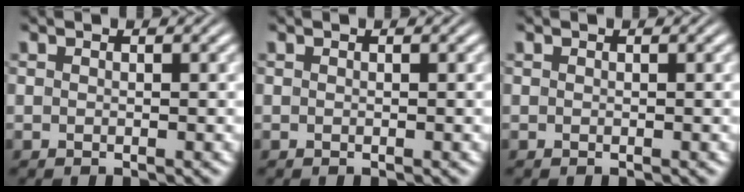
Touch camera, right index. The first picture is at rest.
{"total": 0.0}
{"total": 0.0}